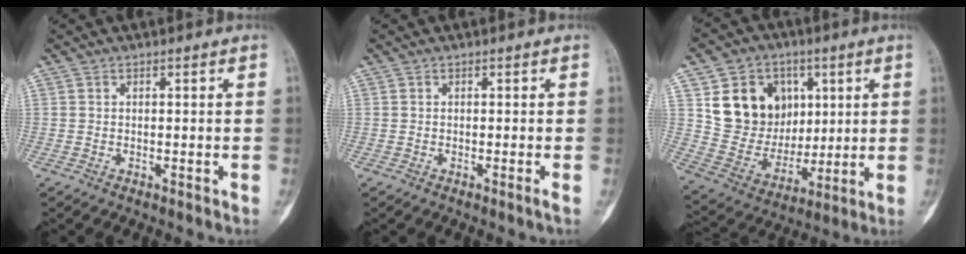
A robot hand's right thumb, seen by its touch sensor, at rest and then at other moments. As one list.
[{"total": 0.6, "force": [-0.3, -0.2, 0.5], "torque": [-0.005, 0.000, -0.006]}, {"total": 16.8, "force": [5.4, 13.9, 7.8], "torque": [-0.088, -0.011, 0.113]}]